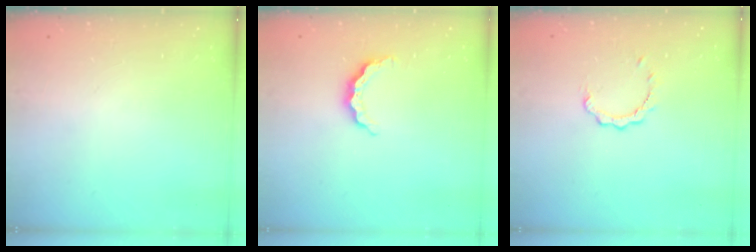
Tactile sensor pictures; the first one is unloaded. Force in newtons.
{"total": 5.6, "press": 5.6, "slide": 0.7}
{"total": 2.8, "press": 2.8, "slide": 0.3}